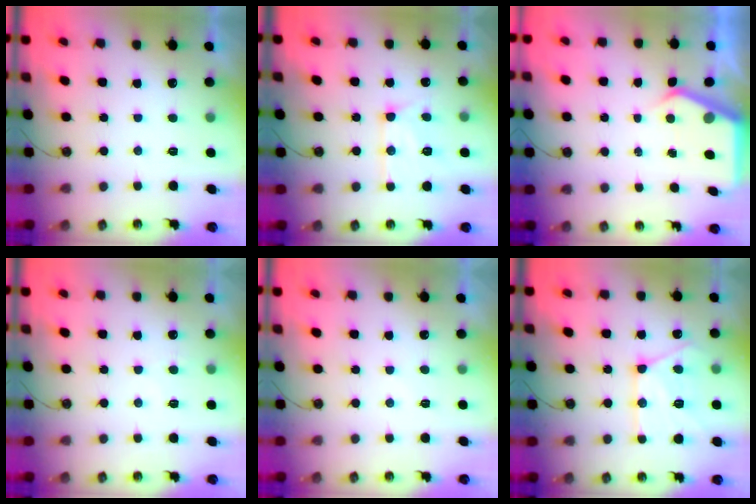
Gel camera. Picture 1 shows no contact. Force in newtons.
{"total": 12.8, "press": 12.8, "slide": 1.1}
{"total": 4.9, "press": 4.9, "slide": 0.5}
{"total": 4.8, "press": 4.7, "slide": 0.6}
{"total": 3.6, "press": 3.6, "slide": 0.5}
{"total": 14.0, "press": 14.0, "slide": 1.2}